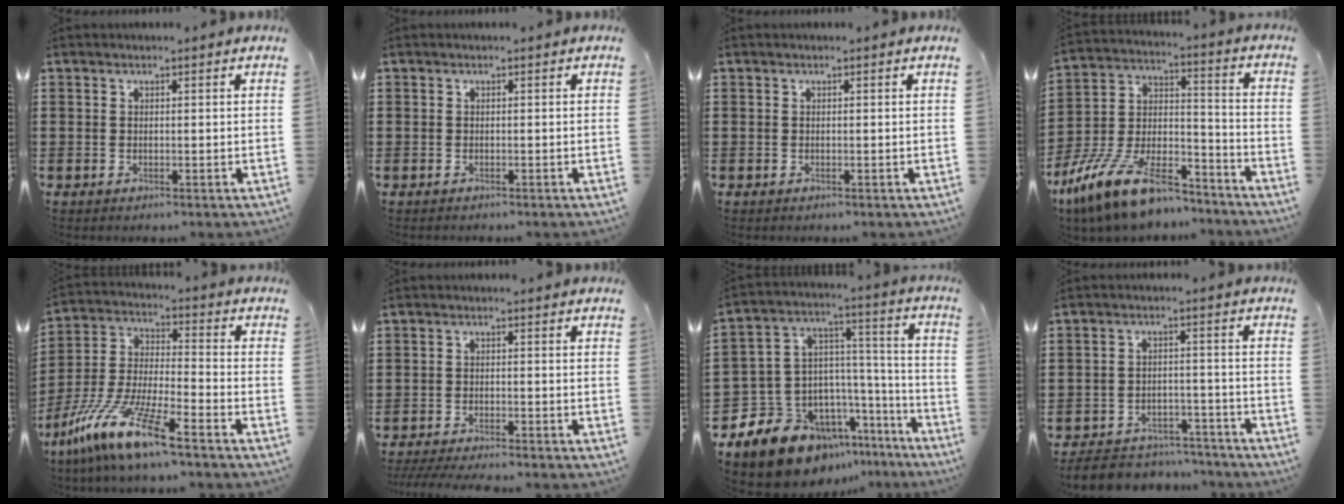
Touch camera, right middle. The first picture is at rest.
{"total": 0.5, "force": [-0.4, 0.3, 0.0], "torque": [0.001, 0.003, -0.009]}
{"total": 0.0}
{"total": 13.6, "force": [-10.9, 3.8, 7.2], "torque": [-0.152, 0.030, -0.209]}
{"total": 12.8, "force": [-10.1, 0.1, 7.8], "torque": [-0.180, -0.003, -0.203]}
{"total": 3.0, "force": [-2.9, 0.0, 0.7], "torque": [-0.021, -0.005, -0.062]}
{"total": 13.8, "force": [-11.6, 6.5, 3.9], "torque": [-0.111, 0.011, -0.214]}
{"total": 5.4, "force": [-5.2, 1.1, 0.6], "torque": [-0.015, 0.011, -0.104]}